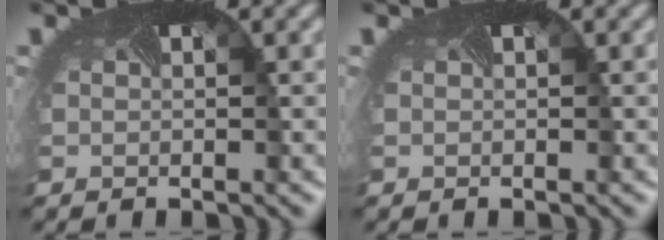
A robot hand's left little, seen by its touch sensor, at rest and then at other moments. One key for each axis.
{"total": 0.0}